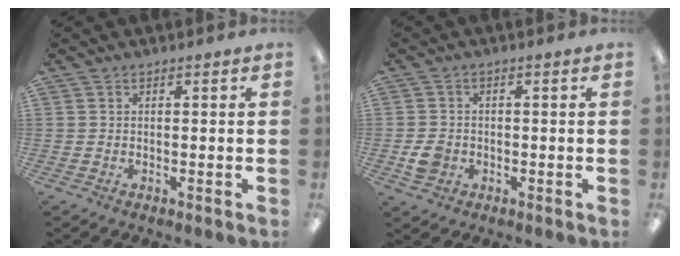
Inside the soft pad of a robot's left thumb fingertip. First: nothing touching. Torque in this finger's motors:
{"motor_torque": [-0.18, 0.23, 0.14, -0.05, 0.00]}